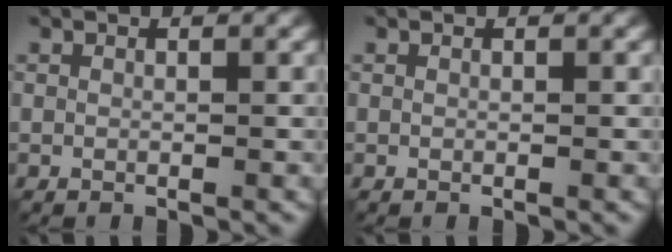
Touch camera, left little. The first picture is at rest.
{"total": 0.0}